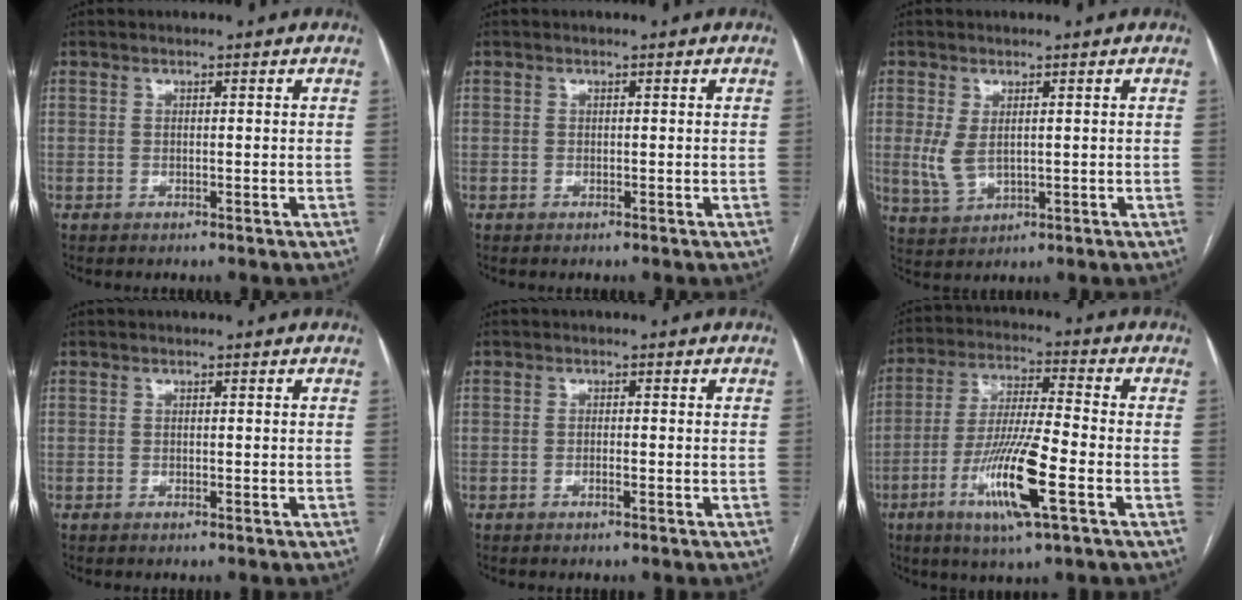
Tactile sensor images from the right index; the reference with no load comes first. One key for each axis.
{"total": 0.0}
{"total": 4.3, "fx": 0.5, "fy": 2.2, "fz": 3.6, "tx": -0.086, "ty": -0.002, "tz": 0.020}
{"total": 0.0}
{"total": 1.0, "fx": -0.5, "fy": 0.0, "fz": 0.9, "tx": -0.019, "ty": 0.000, "tz": -0.009}
{"total": 13.3, "fx": -5.0, "fy": 0.8, "fz": 12.4, "tx": -0.242, "ty": -0.019, "tz": -0.092}